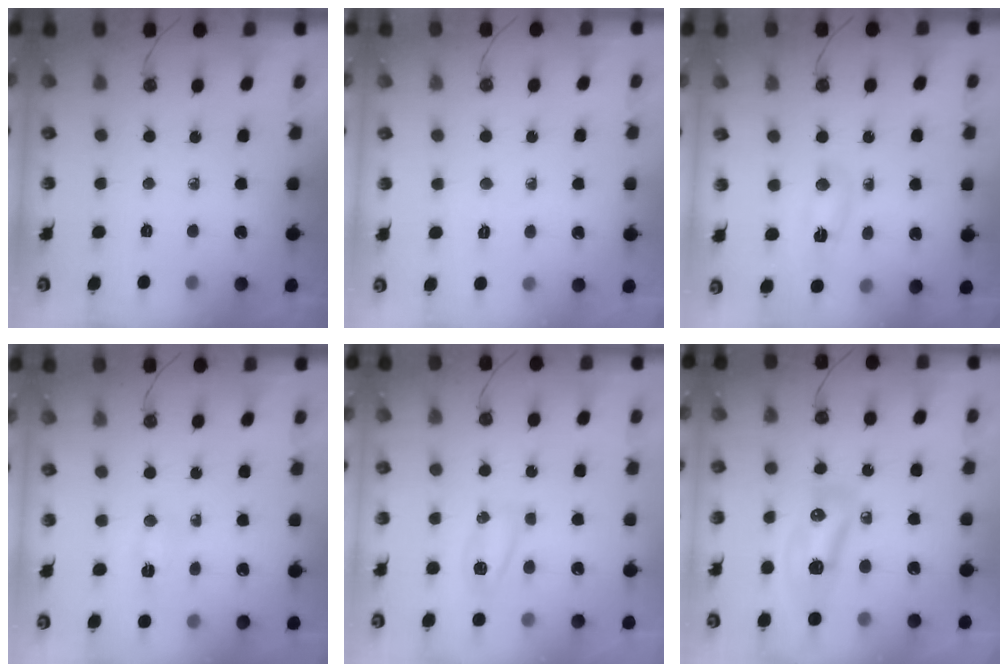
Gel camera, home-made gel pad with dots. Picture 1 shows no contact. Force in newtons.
{"total": 18.9, "press": 4.1, "slide": 18.4}
{"total": 4.0, "press": 3.7, "slide": 1.4}
{"total": 2.7, "press": 2.6, "slide": 0.3}
{"total": 12.3, "press": 7.2, "slide": 10.0}
{"total": 9.7, "press": 9.6, "slide": 1.2}